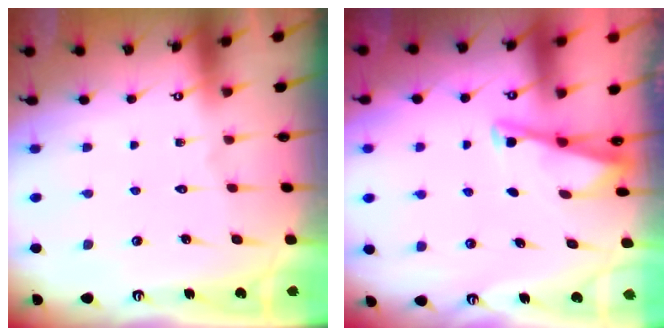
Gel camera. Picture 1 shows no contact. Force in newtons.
{"total": 3.4, "press": 3.4, "slide": 0.3}